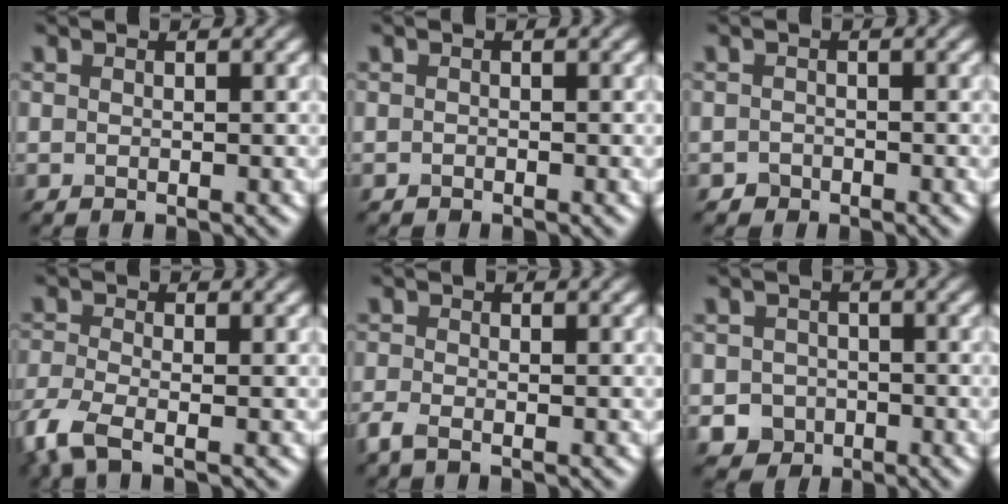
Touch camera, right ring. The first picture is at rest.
{"total": 0.0}
{"total": 0.9, "force": [-0.6, 0.6, 0.0], "torque": [0.006, 0.001, -0.011]}
{"total": 4.4, "force": [-2.7, 1.5, 3.1], "torque": [-0.082, -0.015, -0.070]}
{"total": 1.7, "force": [-1.2, 0.6, 1.1], "torque": [-0.033, -0.008, -0.033]}
{"total": 3.0, "force": [-1.2, 2.6, 0.6], "torque": [0.006, 0.000, -0.021]}